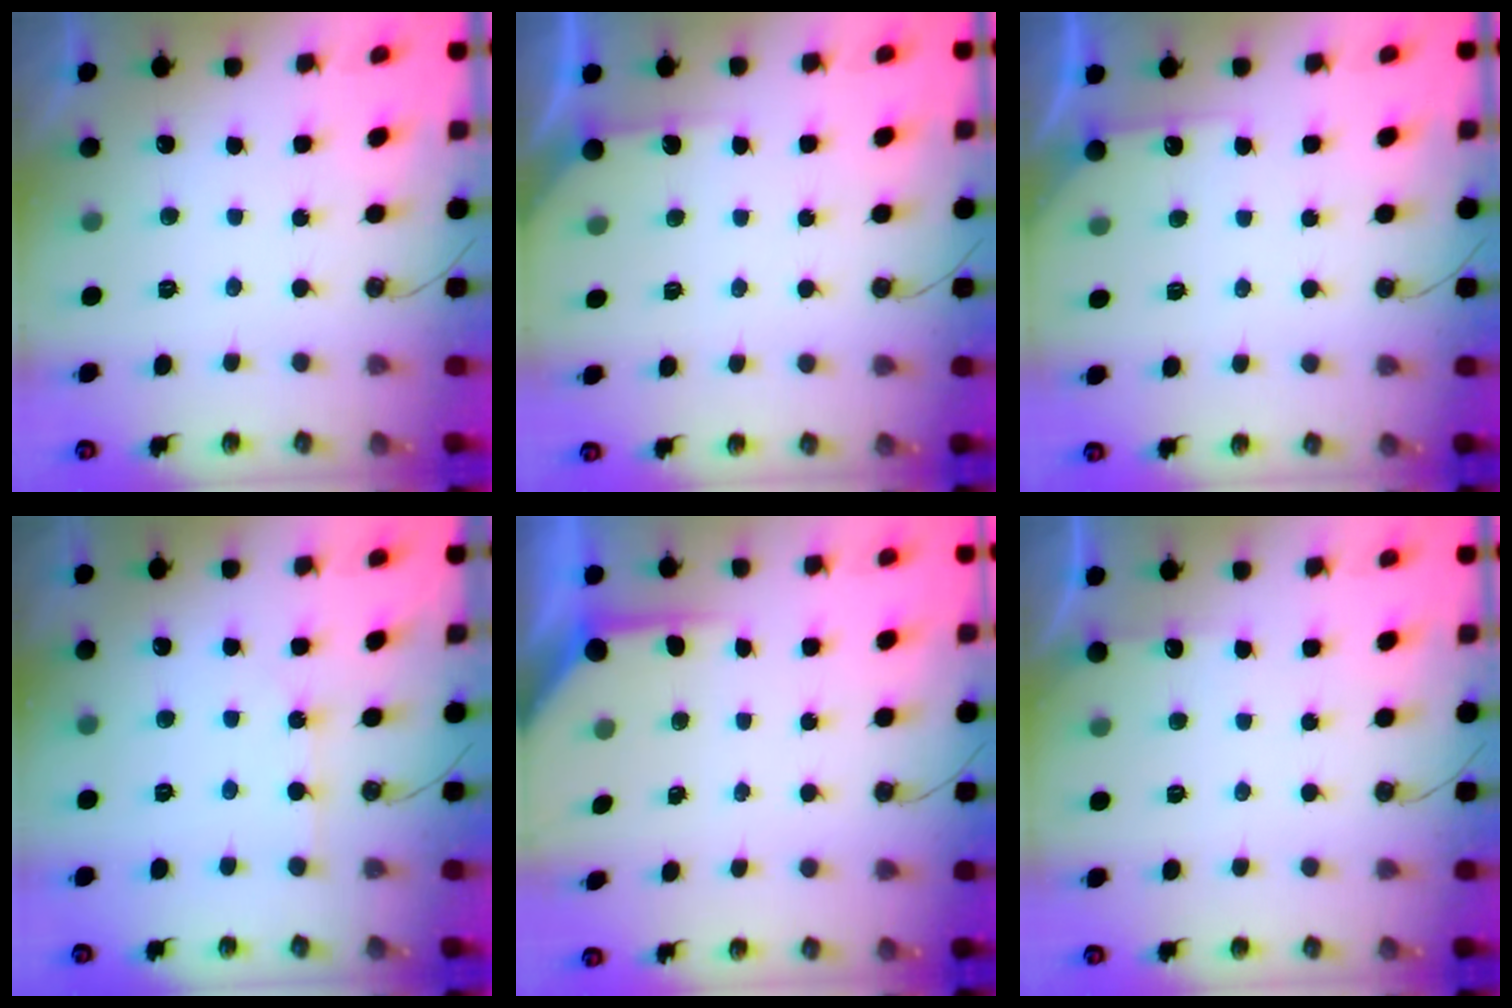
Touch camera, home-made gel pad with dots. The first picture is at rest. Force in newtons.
{"total": 4.5, "press": 4.5, "slide": 0.3}
{"total": 5.4, "press": 5.4, "slide": 0.6}
{"total": 3.3, "press": 3.3, "slide": 0.5}
{"total": 5.9, "press": 5.9, "slide": 0.2}
{"total": 3.5, "press": 3.5, "slide": 0.5}